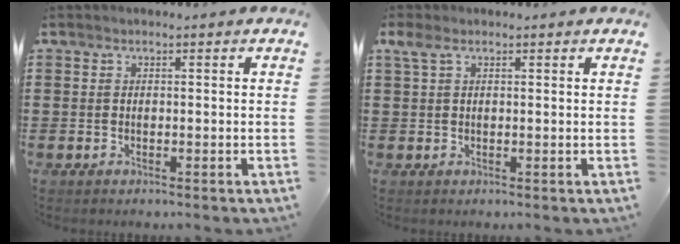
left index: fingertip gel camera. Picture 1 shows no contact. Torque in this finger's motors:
{"motor_torque": [0.29, -0.24, -0.01, 0.00]}